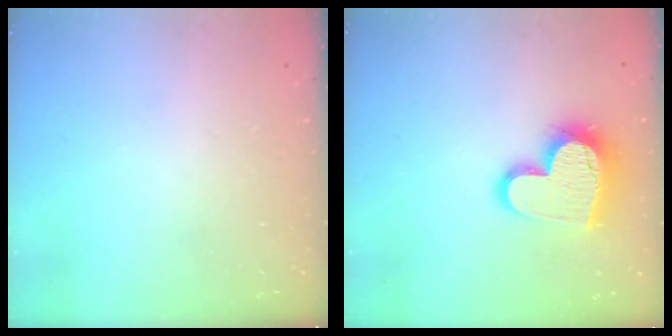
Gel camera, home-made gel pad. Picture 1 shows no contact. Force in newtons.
{"total": 16.6, "press": 16.6, "slide": 1.1}